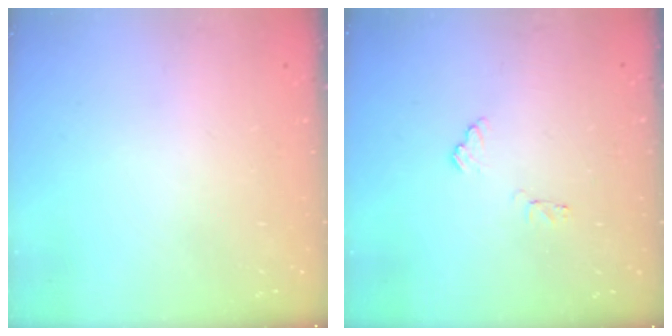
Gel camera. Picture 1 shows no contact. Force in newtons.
{"total": 5.4, "press": 5.4, "slide": 0.3}